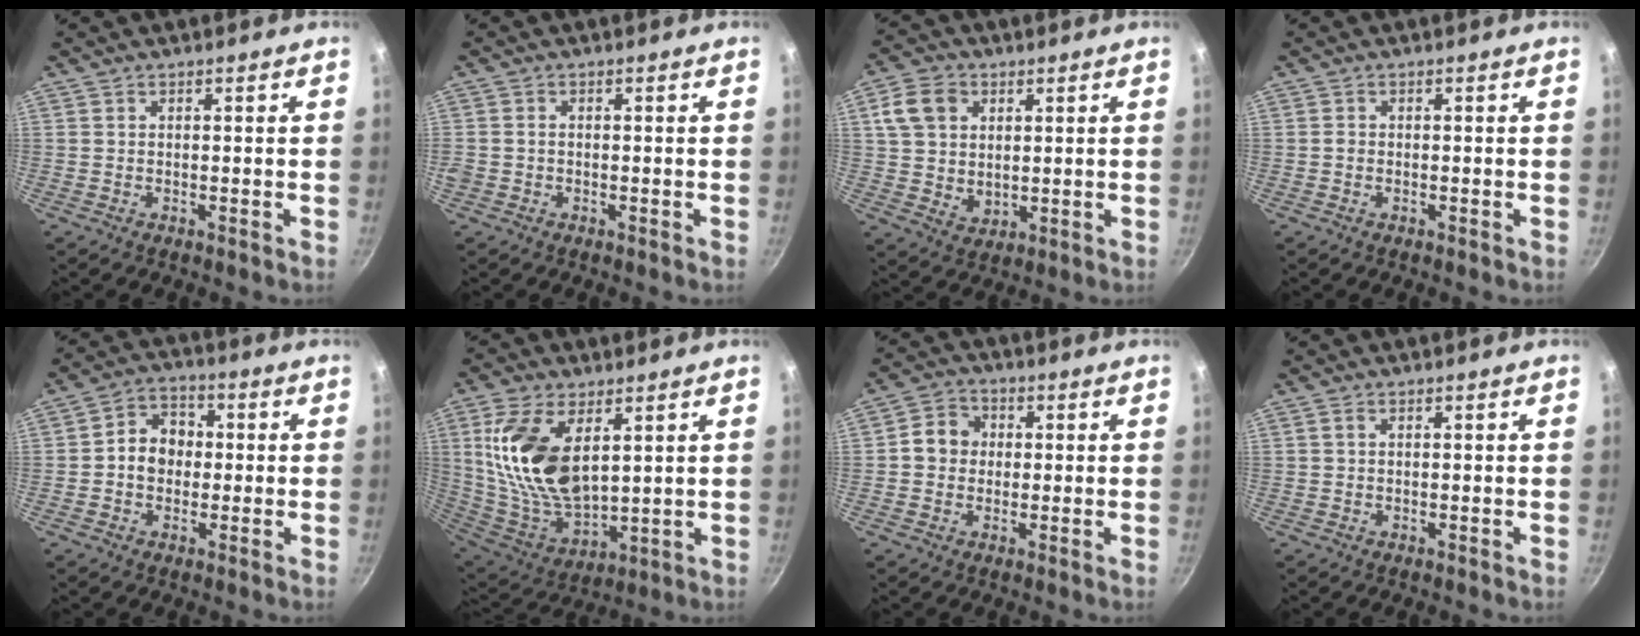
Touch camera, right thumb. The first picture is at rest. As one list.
[{"total": 1.6, "force": [-0.5, 1.4, 0.7], "torque": [-0.015, 0.003, -0.012]}, {"total": 10.0, "force": [3.0, 7.8, 5.4], "torque": [-0.080, -0.012, 0.054]}, {"total": 0.8, "force": [-0.3, 0.6, 0.4], "torque": [-0.008, 0.003, -0.007]}, {"total": 7.7, "force": [-0.1, 6.4, 4.4], "torque": [-0.036, 0.019, -0.015]}, {"total": 18.7, "force": [5.6, 10.2, 14.7], "torque": [-0.279, -0.037, 0.121]}, {"total": 6.2, "force": [0.4, 5.5, 2.7], "torque": [-0.016, 0.013, -0.008]}, {"total": 0.8, "force": [0.2, 0.5, 0.6], "torque": [-0.009, 0.003, 0.004]}]